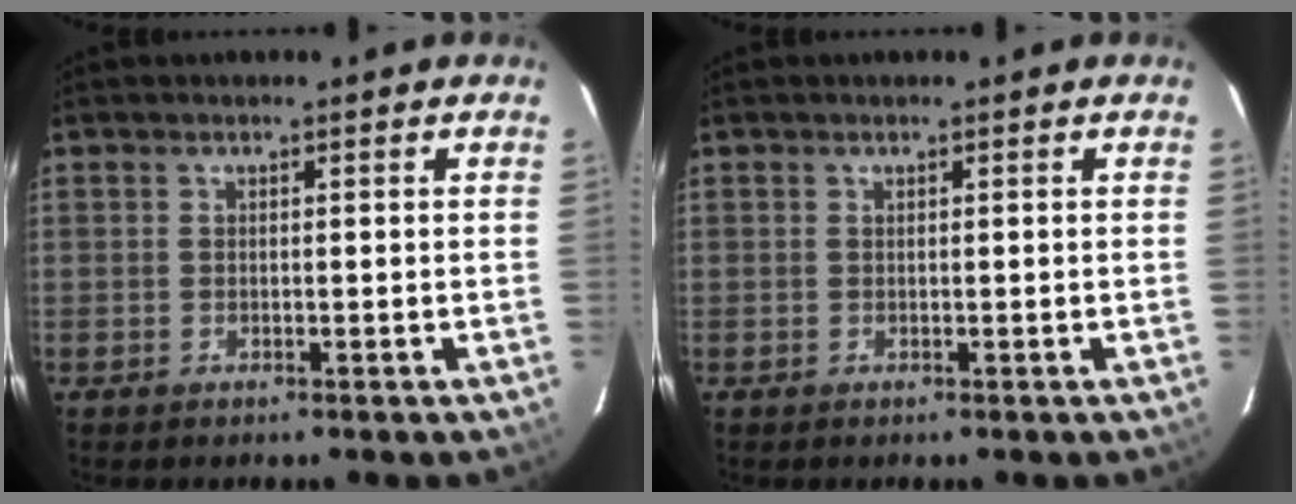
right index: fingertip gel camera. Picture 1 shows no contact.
{"total": 0.0}